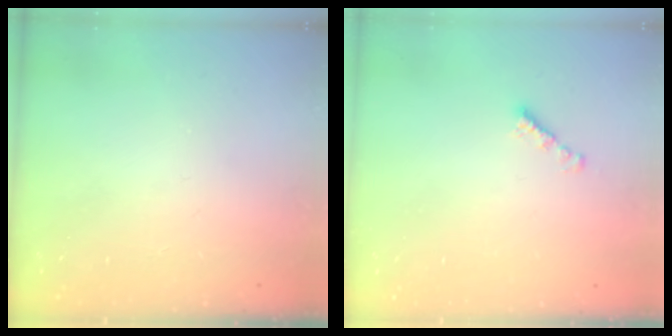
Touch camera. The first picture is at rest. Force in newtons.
{"total": 2.1, "press": 2.0, "slide": 0.7}